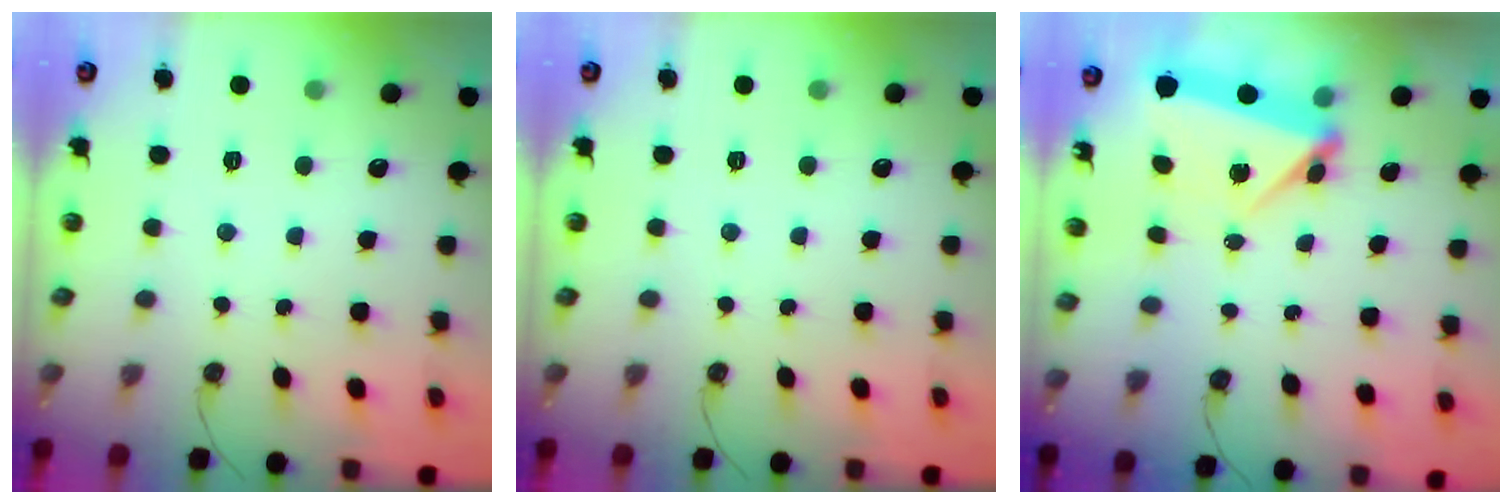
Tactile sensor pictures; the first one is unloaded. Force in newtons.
{"total": 0.0}
{"total": 6.9, "press": 4.9, "slide": 4.9}